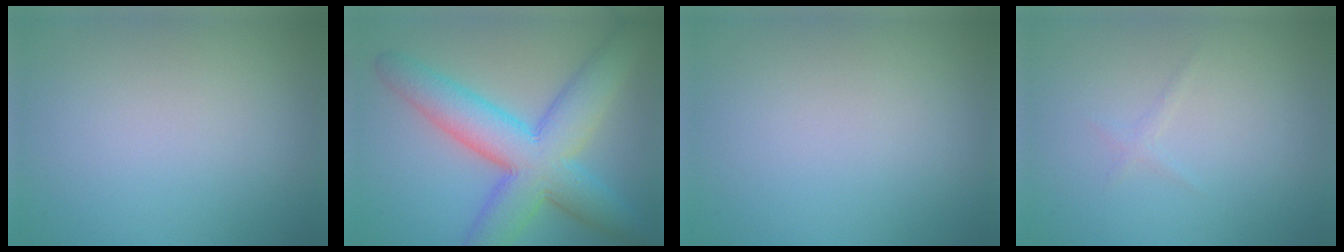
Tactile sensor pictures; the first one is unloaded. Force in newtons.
{"total": 10.0, "press": 10.0, "slide": 0.3}
{"total": 0.0}
{"total": 0.6, "press": 0.6, "slide": 0.1}